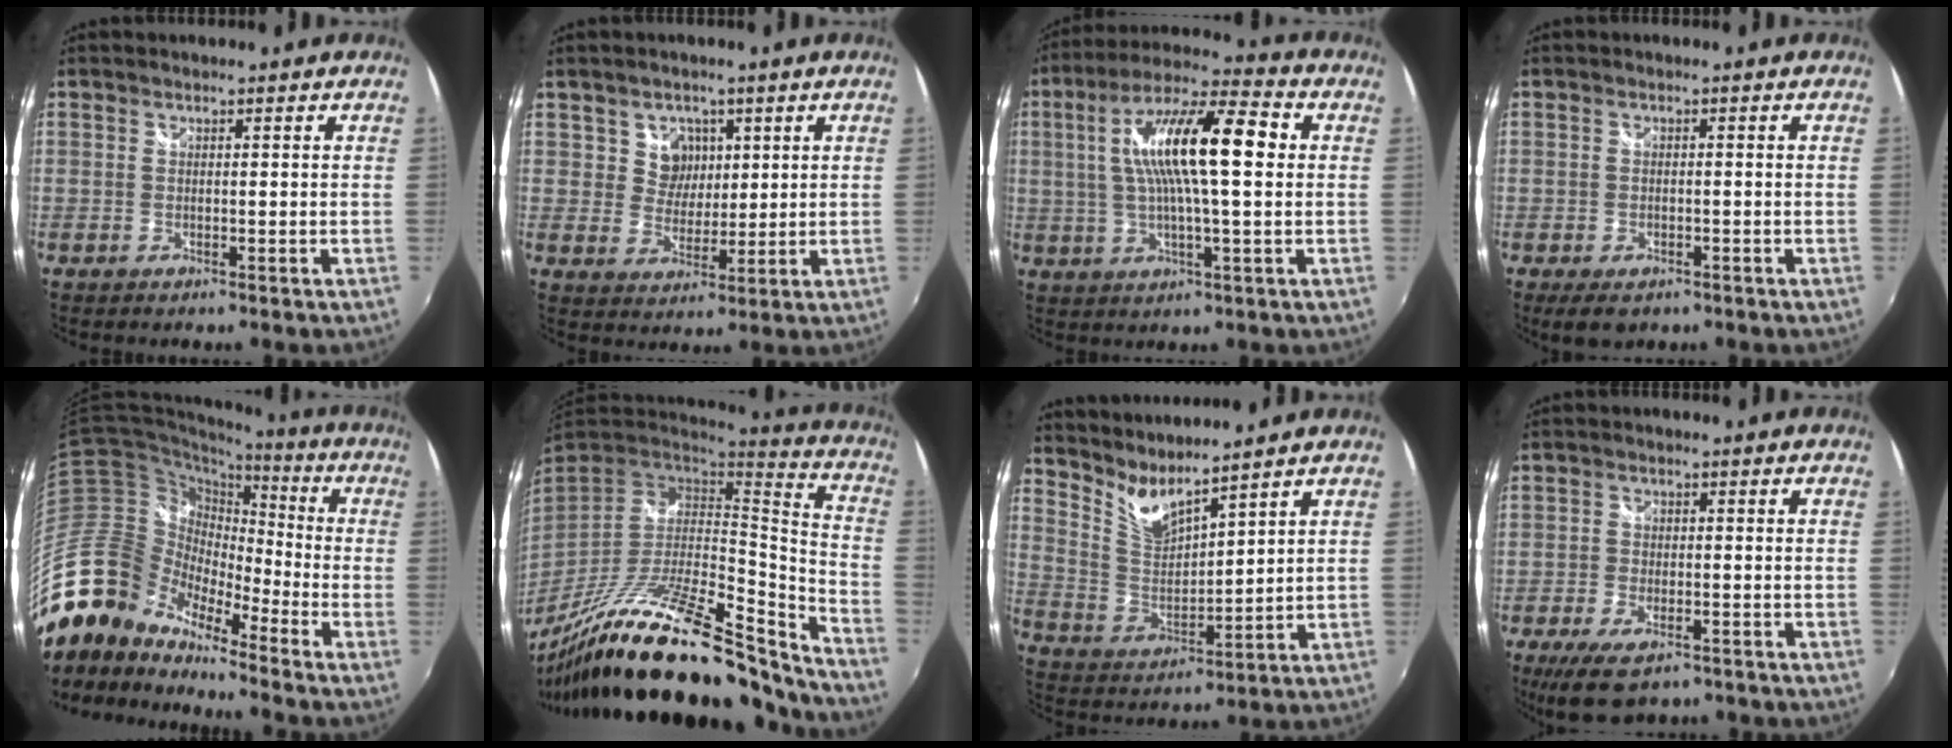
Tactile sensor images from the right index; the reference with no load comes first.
{"total": 5.1, "force": [1.9, 4.6, 1.1], "torque": [-0.015, 0.008, 0.039]}
{"total": 16.0, "force": [2.5, 2.9, 15.6], "torque": [-0.283, 0.020, 0.036]}
{"total": 4.6, "force": [-2.7, 2.6, 2.7], "torque": [-0.054, -0.018, -0.040]}
{"total": 18.9, "force": [-15.2, 8.3, 7.5], "torque": [-0.141, -0.008, -0.306]}
{"total": 29.5, "force": [-23.4, 6.1, 16.8], "torque": [-0.260, -0.042, -0.381]}
{"total": 7.2, "force": [6.7, 0.0, 2.7], "torque": [-0.059, -0.021, 0.138]}
{"total": 8.6, "force": [-5.8, 3.9, 5.1], "torque": [-0.121, -0.024, -0.098]}